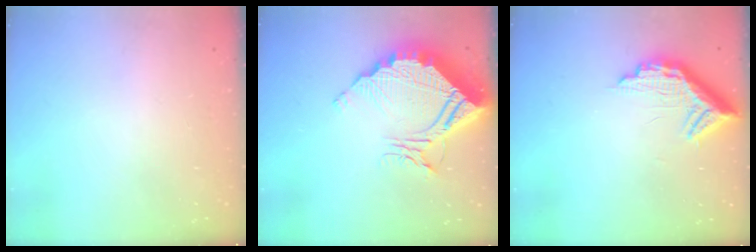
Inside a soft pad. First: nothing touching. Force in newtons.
{"total": 16.5, "press": 16.4, "slide": 1.3}
{"total": 13.5, "press": 13.5, "slide": 1.2}